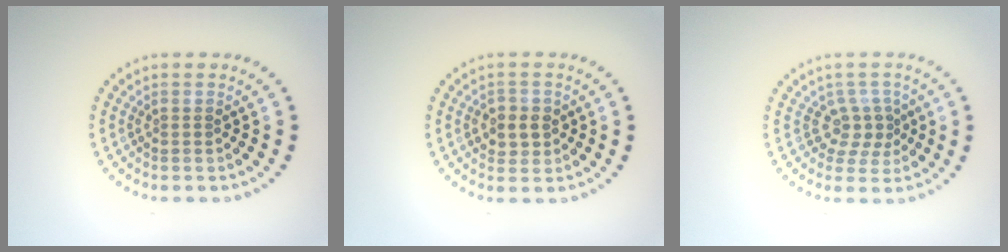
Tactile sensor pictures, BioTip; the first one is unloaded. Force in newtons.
{"total": 2.5, "press": 2.4, "slide": 0.6}
{"total": 2.3, "press": 1.7, "slide": 1.5}